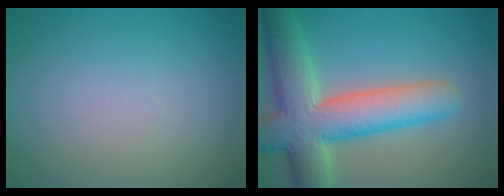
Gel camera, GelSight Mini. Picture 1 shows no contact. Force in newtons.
{"total": 10.3, "press": 10.3, "slide": 0.7}